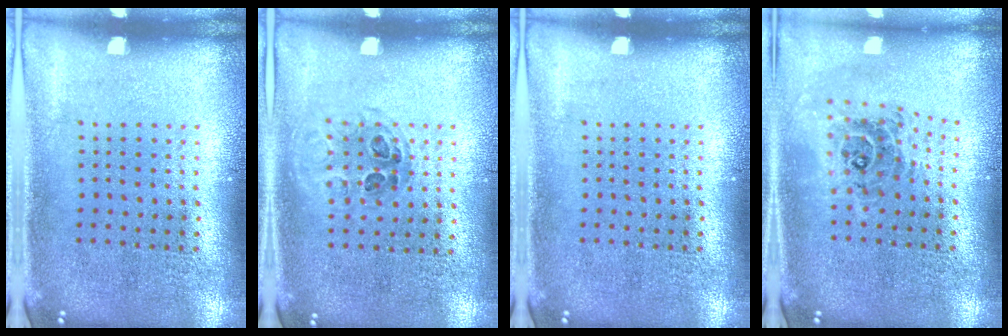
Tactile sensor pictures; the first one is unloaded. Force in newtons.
{"total": 0.9, "press": 0.7, "slide": 0.5}
{"total": 0.0}
{"total": 0.9, "press": 0.9, "slide": 0.1}